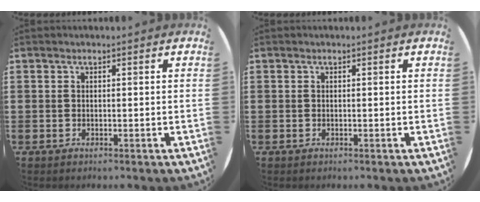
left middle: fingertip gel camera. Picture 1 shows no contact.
{"total": 0.0}